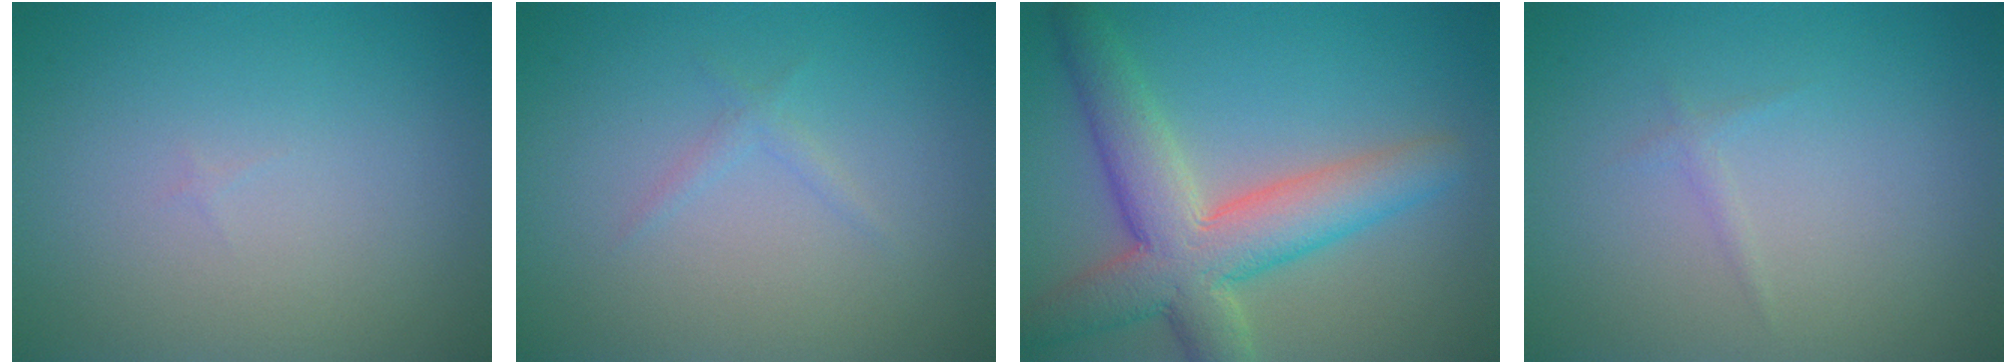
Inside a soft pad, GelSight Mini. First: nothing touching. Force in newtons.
{"total": 0.9, "press": 0.9, "slide": 0.1}
{"total": 7.9, "press": 7.9, "slide": 0.6}
{"total": 0.6, "press": 0.6, "slide": 0.1}